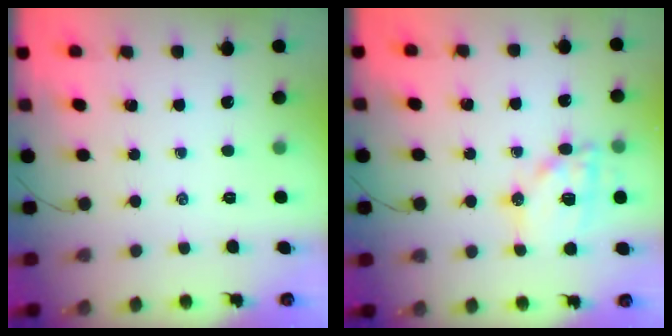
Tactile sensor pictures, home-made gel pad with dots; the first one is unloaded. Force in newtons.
{"total": 13.5, "press": 13.3, "slide": 2.2}